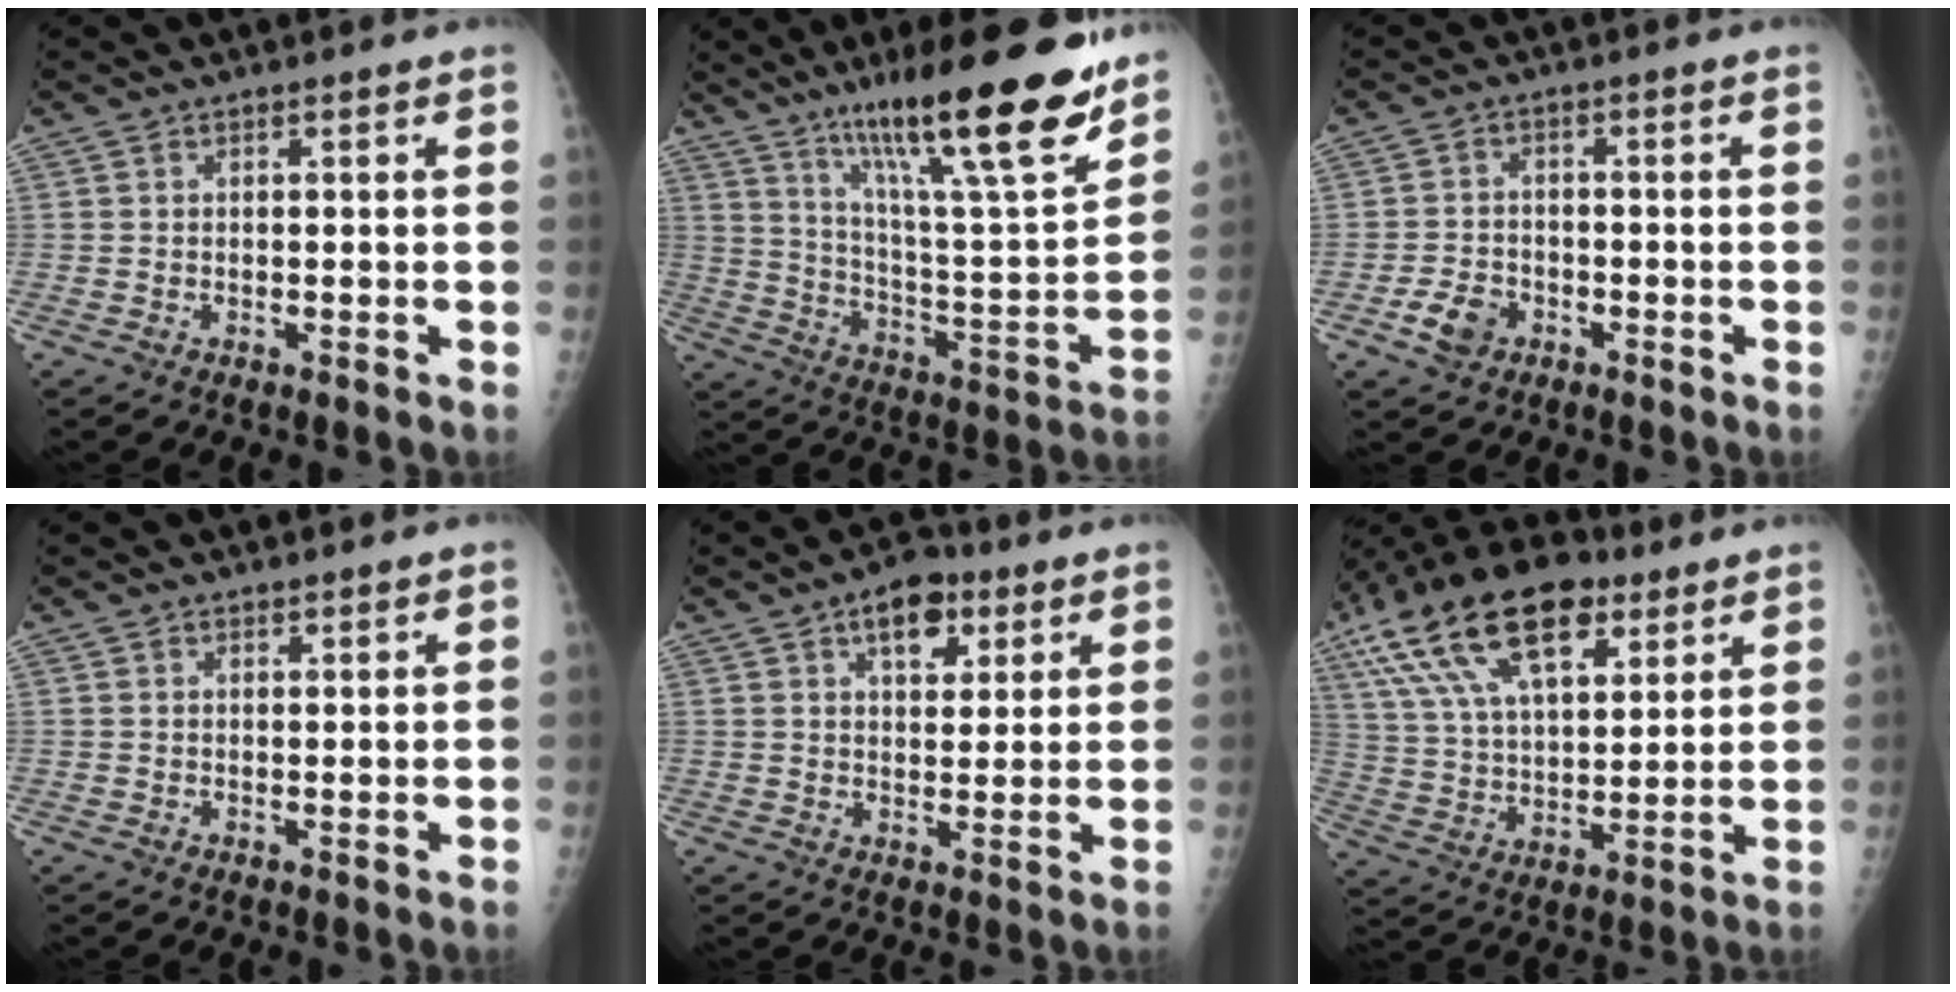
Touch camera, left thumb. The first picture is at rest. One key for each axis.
{"total": 24.2, "fx": 16.5, "fy": 3.8, "fz": 17.3, "tx": -0.256, "ty": -0.076, "tz": 0.273}
{"total": 5.0, "fx": -2.5, "fy": 3.7, "fz": 2.3, "tx": -0.035, "ty": 0.014, "tz": -0.041}
{"total": 0.8, "fx": 0.7, "fy": 0.4, "fz": 0.1, "tx": 0.006, "ty": -0.006, "tz": 0.008}
{"total": 8.2, "fx": 4.2, "fy": 4.8, "fz": 5.2, "tx": -0.047, "ty": -0.012, "tz": 0.058}
{"total": 23.8, "fx": 12.4, "fy": 11.9, "fz": 16.4, "tx": -0.297, "ty": -0.003, "tz": 0.218}